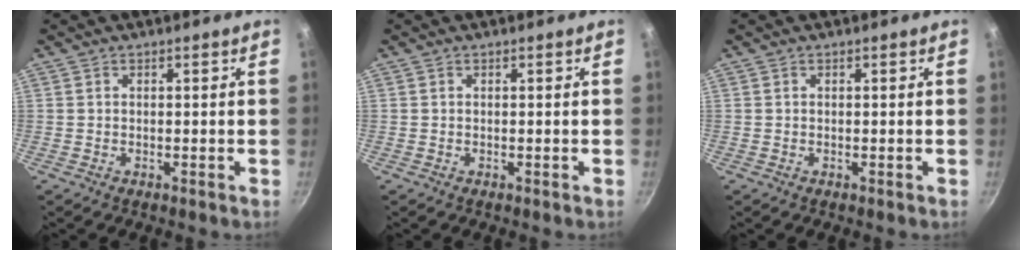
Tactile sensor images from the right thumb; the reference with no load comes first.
{"total": 0.0}
{"total": 0.0}